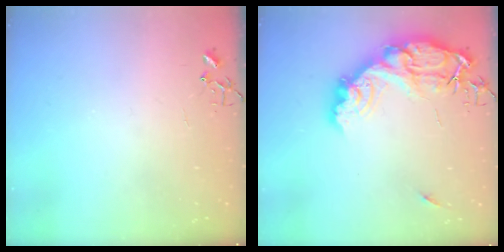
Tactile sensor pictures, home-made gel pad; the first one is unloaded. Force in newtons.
{"total": 17.9, "press": 17.8, "slide": 1.1}